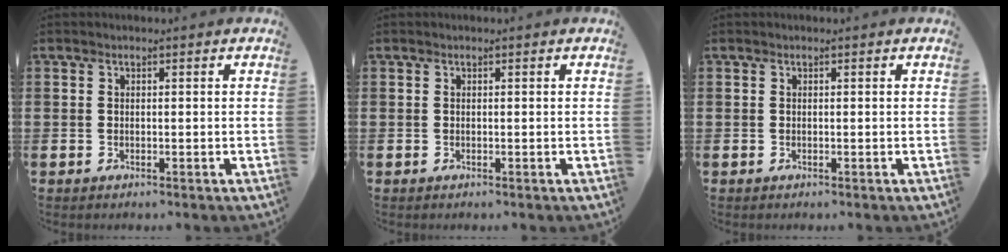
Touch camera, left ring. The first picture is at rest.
{"total": 0.0}
{"total": 0.0}